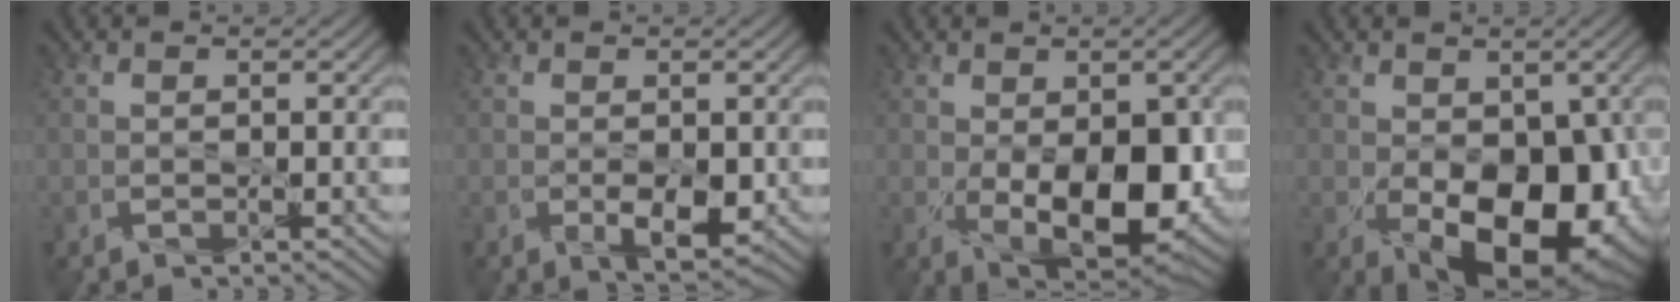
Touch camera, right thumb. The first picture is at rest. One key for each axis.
{"total": 3.3, "fx": -0.7, "fy": 1.6, "fz": 2.7, "tx": -0.051, "ty": -0.011, "tz": -0.006}
{"total": 11.8, "fx": -2.1, "fy": 6.5, "fz": 9.7, "tx": -0.162, "ty": -0.042, "tz": -0.012}
{"total": 14.0, "fx": -3.4, "fy": 8.3, "fz": 10.7, "tx": -0.158, "ty": -0.048, "tz": -0.031}